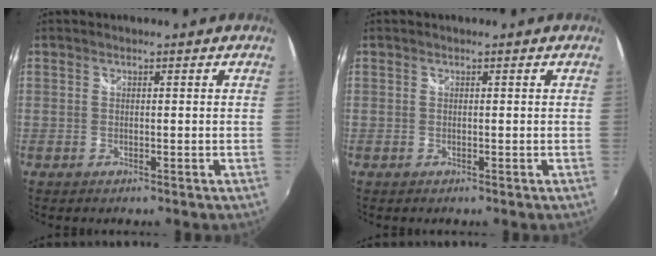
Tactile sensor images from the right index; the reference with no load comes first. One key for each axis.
{"total": 0.0}